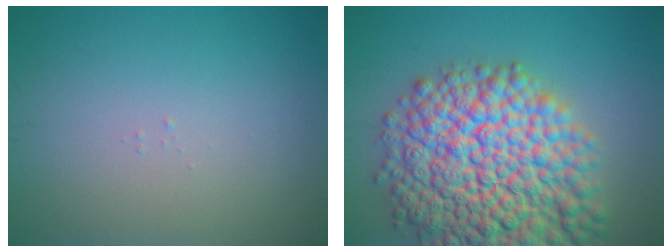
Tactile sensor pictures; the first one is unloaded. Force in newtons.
{"total": 15.1, "press": 15.0, "slide": 0.6}